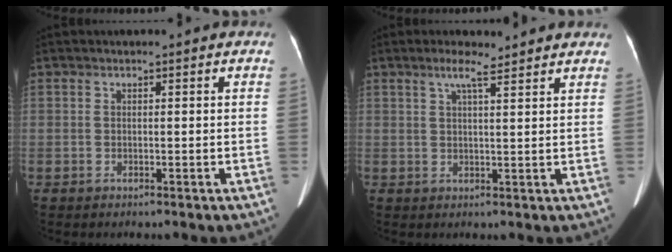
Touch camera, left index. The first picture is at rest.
{"total": 4.5, "force": [3.6, 0.4, 2.6], "torque": [-0.047, 0.018, 0.055]}